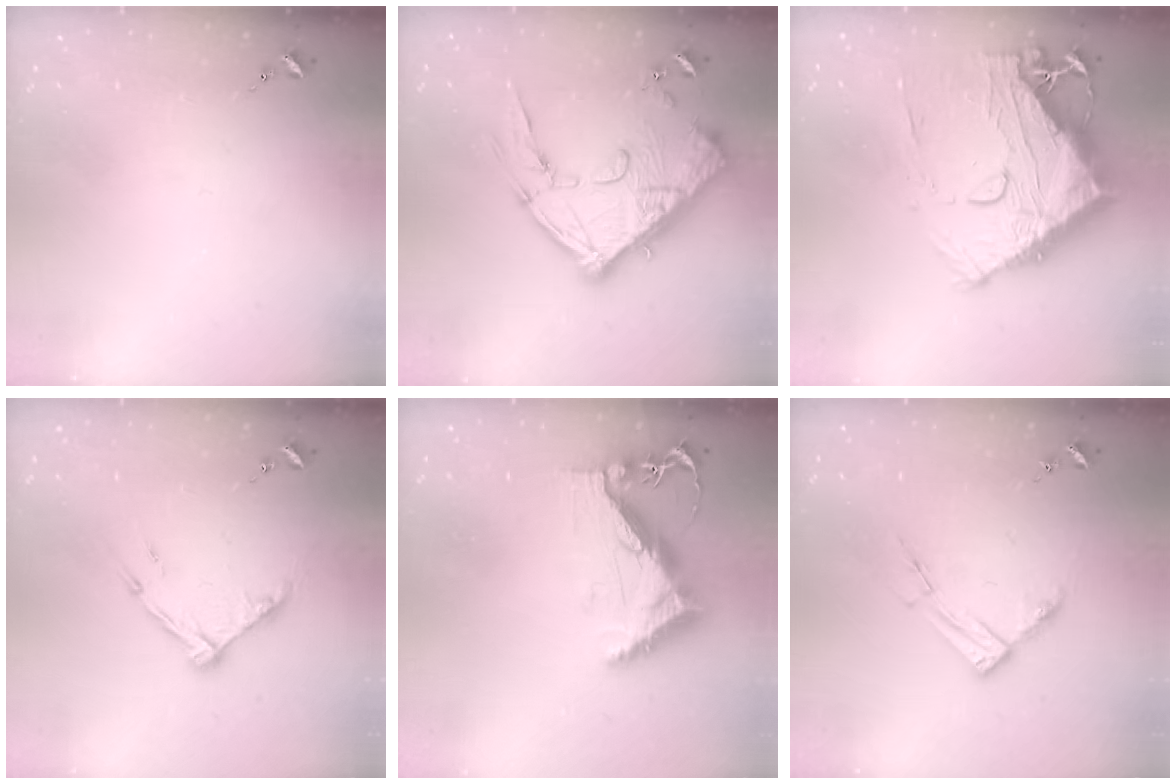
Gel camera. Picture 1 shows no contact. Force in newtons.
{"total": 20.7, "press": 20.6, "slide": 2.2}
{"total": 23.2, "press": 23.1, "slide": 2.2}
{"total": 10.4, "press": 10.4, "slide": 0.8}
{"total": 11.1, "press": 11.0, "slide": 1.3}
{"total": 8.6, "press": 8.5, "slide": 0.9}